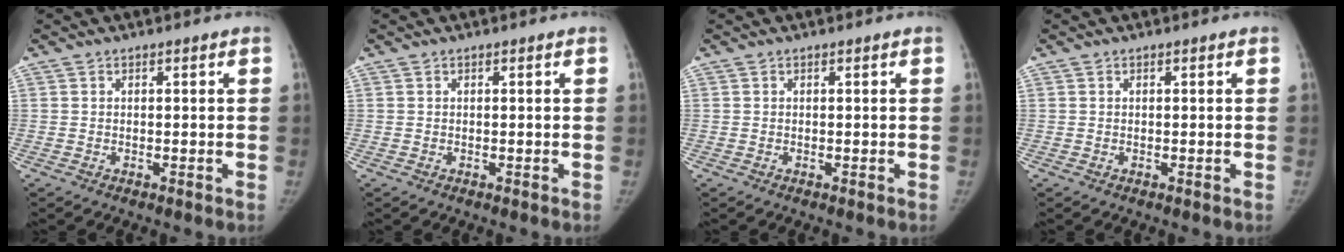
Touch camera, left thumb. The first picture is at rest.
{"total": 0.0}
{"total": 0.0}
{"total": 0.0}